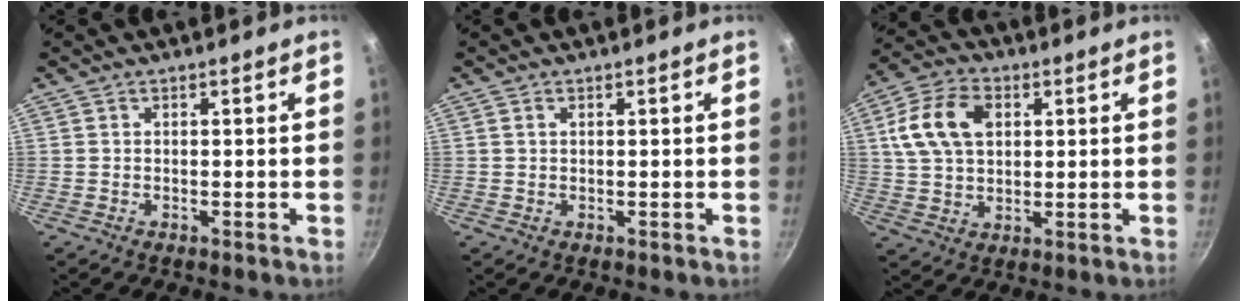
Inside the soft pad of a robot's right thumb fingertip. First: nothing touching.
{"total": 0.6, "force": [0.3, 0.3, 0.4], "torque": [-0.006, 0.002, 0.005]}
{"total": 12.3, "force": [3.3, 8.4, 8.4], "torque": [-0.143, 0.006, 0.053]}